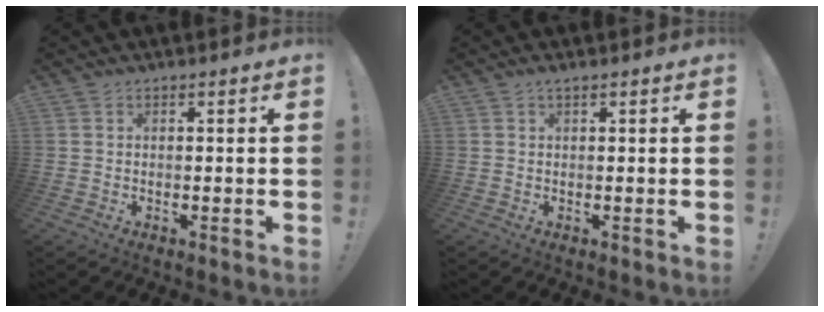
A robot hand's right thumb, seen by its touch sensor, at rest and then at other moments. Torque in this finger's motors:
{"motor_torque": [0.32, -0.20, 0.14, -0.29, 0.02]}